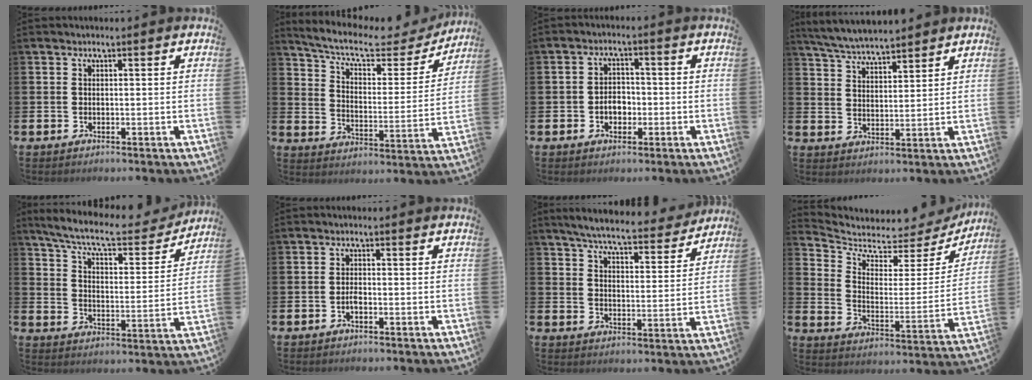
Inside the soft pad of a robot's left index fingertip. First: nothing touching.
{"total": 8.3, "force": [7.1, 2.5, 3.5], "torque": [-0.088, -0.049, 0.115]}
{"total": 3.0, "force": [-0.9, 2.3, 1.8], "torque": [-0.025, 0.000, -0.022]}
{"total": 5.7, "force": [5.6, 0.5, 0.9], "torque": [-0.040, -0.028, 0.102]}
{"total": 8.7, "force": [7.8, 1.7, 3.6], "torque": [-0.098, -0.049, 0.130]}
{"total": 1.1, "force": [-0.5, 0.4, 0.9], "torque": [-0.014, -0.001, -0.012]}
{"total": 6.6, "force": [6.2, 0.6, 2.1], "torque": [-0.059, -0.038, 0.105]}
{"total": 4.8, "force": [4.1, 2.2, 1.1], "torque": [-0.053, -0.039, 0.062]}